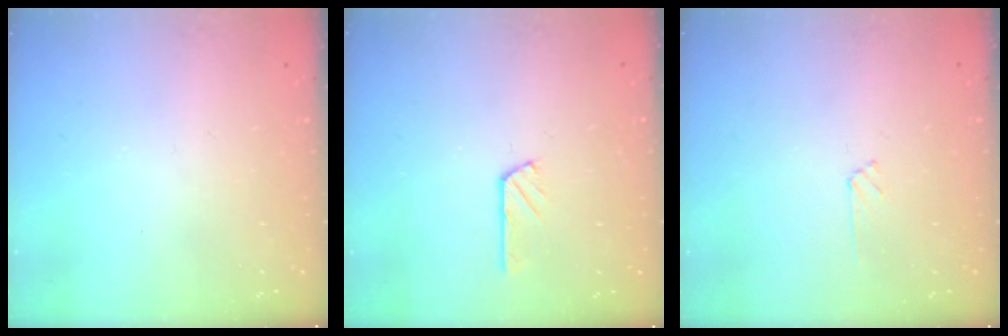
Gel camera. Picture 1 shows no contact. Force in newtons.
{"total": 2.9, "press": 2.9, "slide": 0.5}
{"total": 1.8, "press": 1.8, "slide": 0.3}